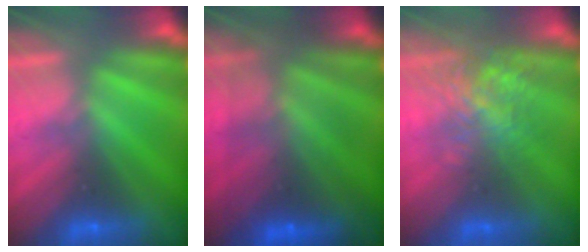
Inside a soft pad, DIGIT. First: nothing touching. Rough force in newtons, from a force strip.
{"total": 5.5}
{"total": 3.6}